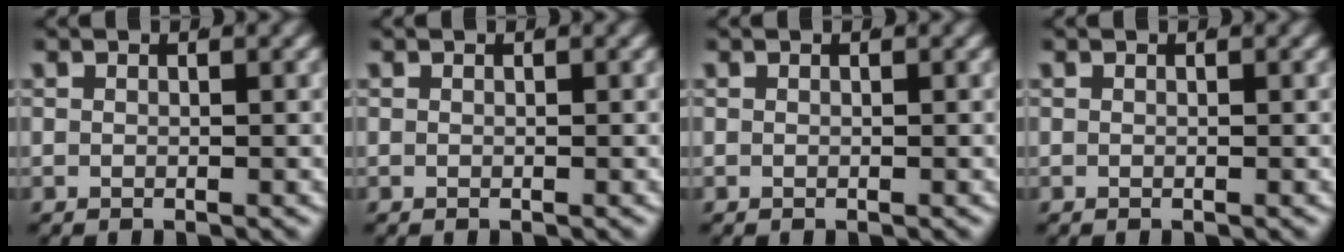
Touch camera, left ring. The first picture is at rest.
{"total": 0.0}
{"total": 0.0}
{"total": 0.0}